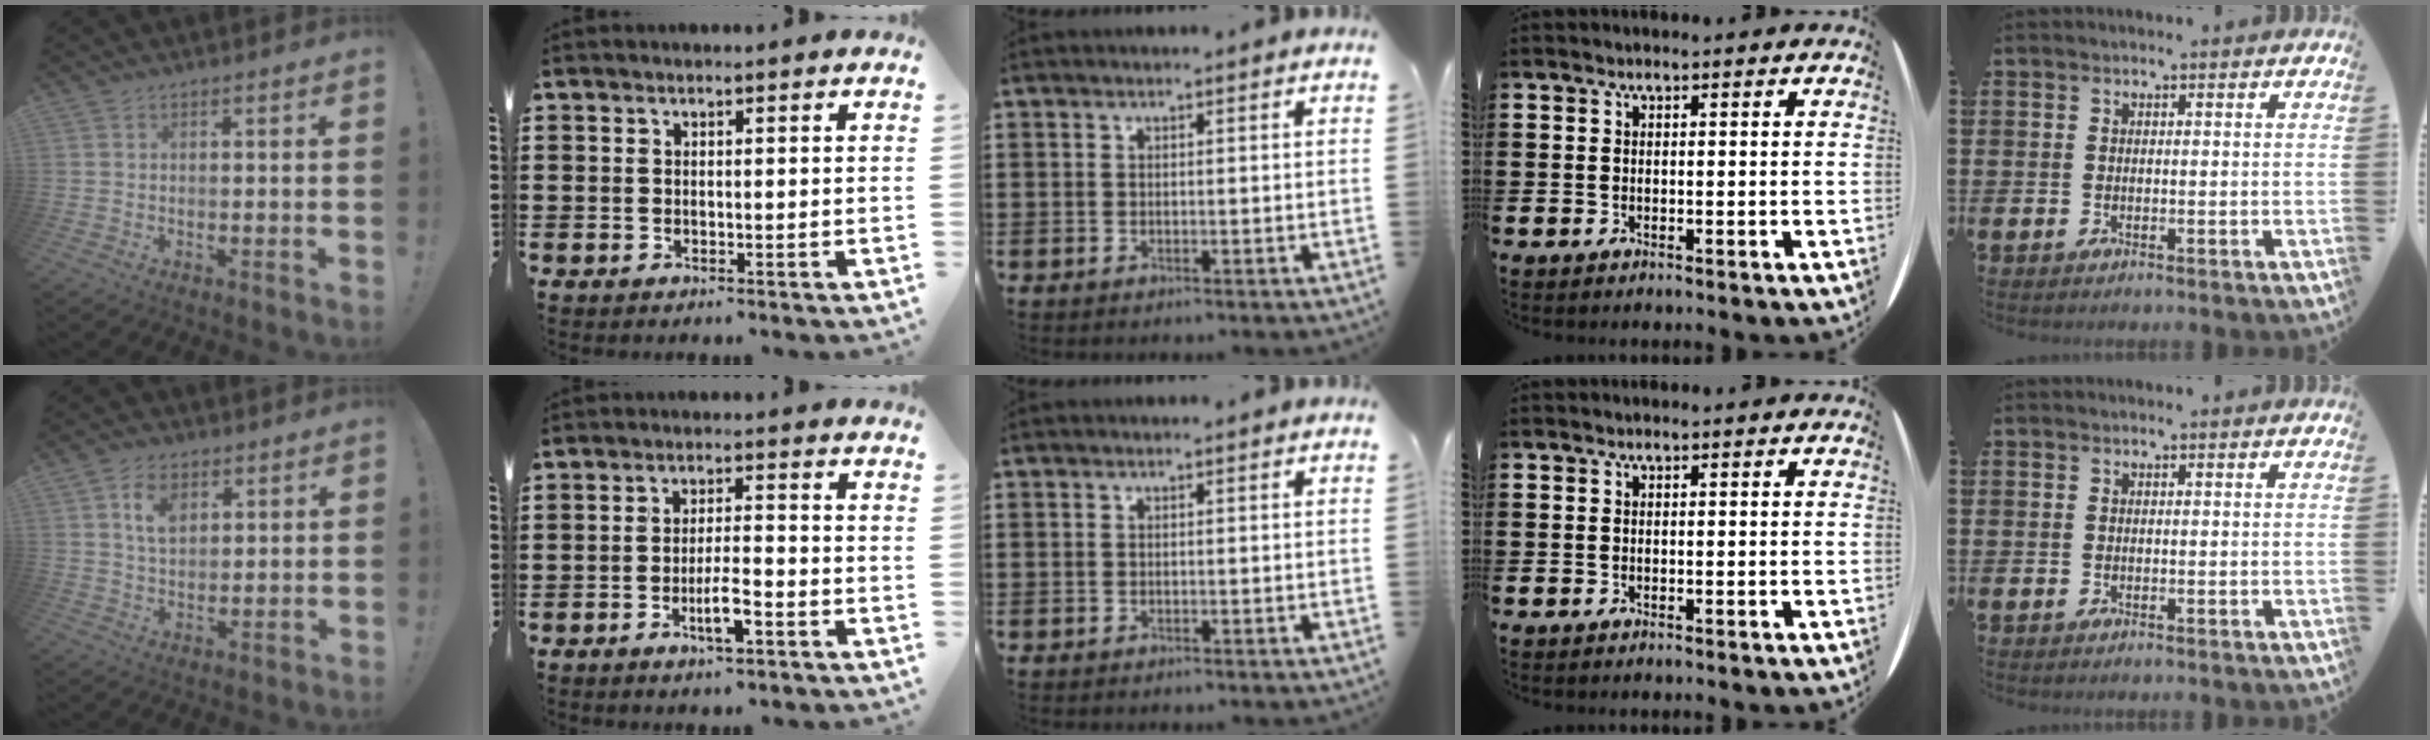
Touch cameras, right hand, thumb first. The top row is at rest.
{"thumb": {"total": 8.1, "force": [3.8, 5.3, 4.8], "torque": [-0.074, -0.007, 0.069]}, "index": {"total": 4.6, "force": [-2.3, 1.0, 3.9], "torque": [-0.078, 0.000, -0.045]}}